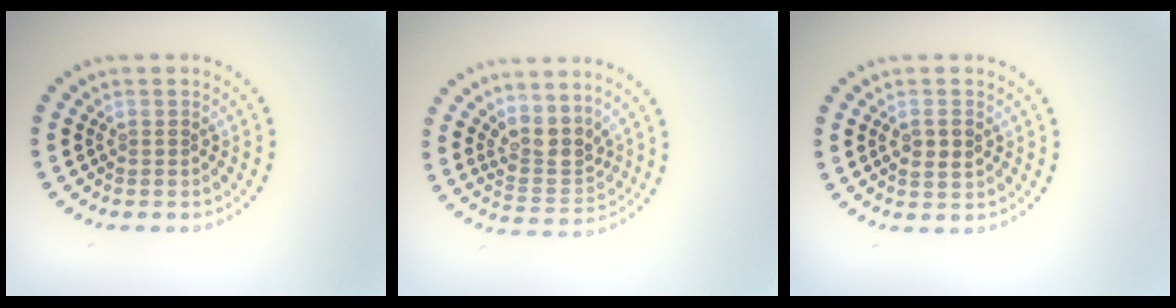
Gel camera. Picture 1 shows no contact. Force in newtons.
{"total": 3.2, "press": 2.5, "slide": 2.0}
{"total": 2.1, "press": 2.1, "slide": 0.2}